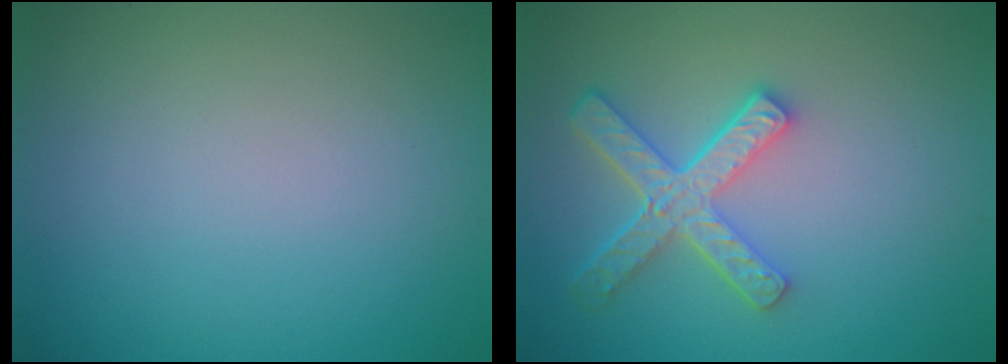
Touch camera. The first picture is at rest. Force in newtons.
{"total": 5.2, "press": 3.9, "slide": 3.3}